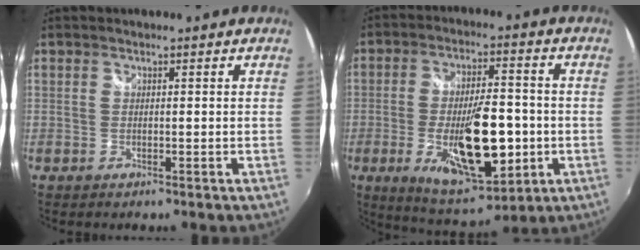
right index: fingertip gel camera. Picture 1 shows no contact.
{"total": 18.2, "force": [-4.4, 6.9, 16.3], "torque": [-0.289, -0.020, -0.053]}